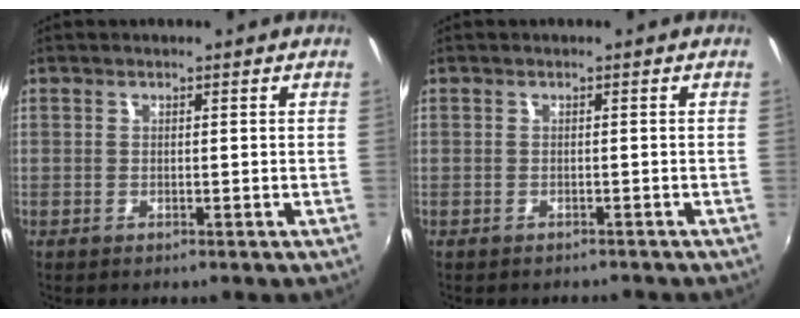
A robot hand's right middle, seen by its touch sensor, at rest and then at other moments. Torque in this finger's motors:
{"motor_torque": [1.00, -1.13, 0.09, 0.04]}